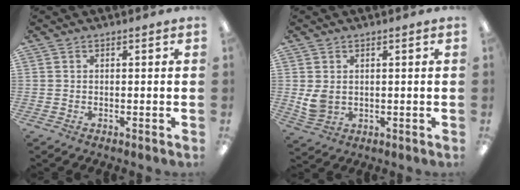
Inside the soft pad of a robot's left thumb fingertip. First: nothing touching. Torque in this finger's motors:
{"motor_torque": [0.46, 0.66, 0.27, -0.41, 0.02]}